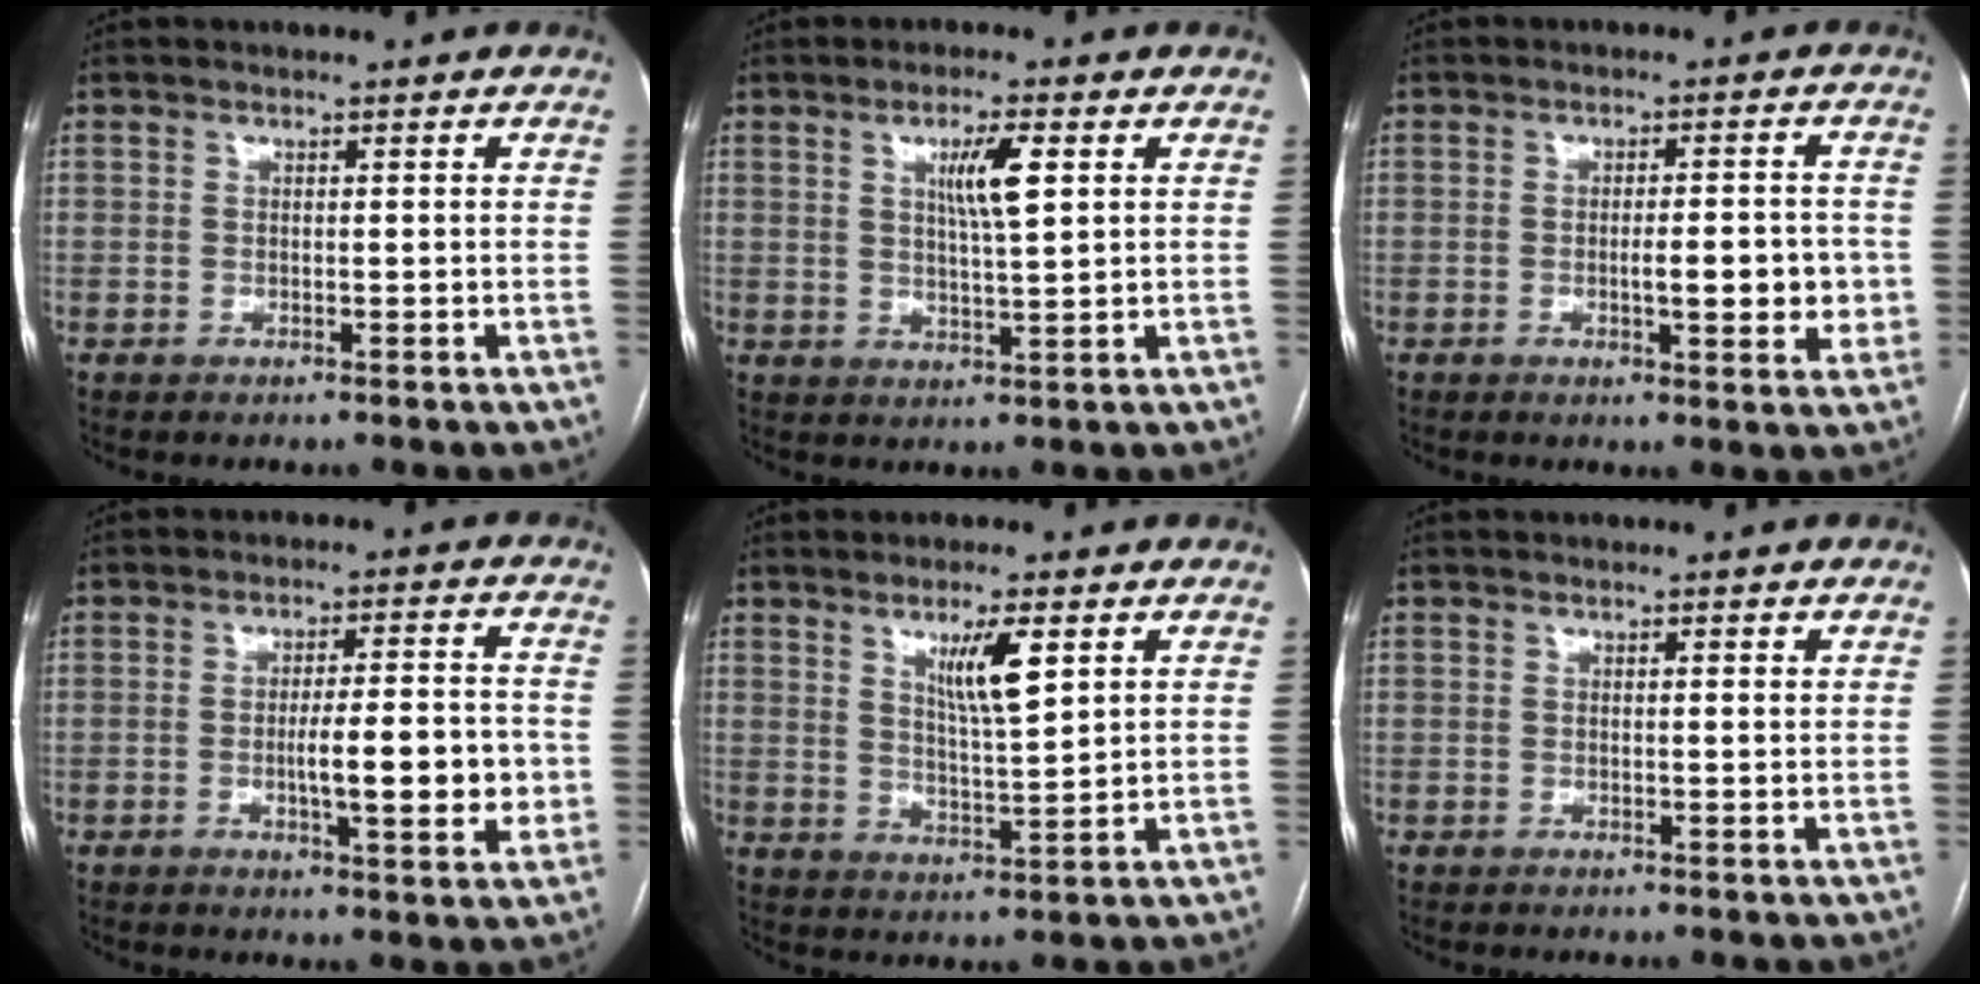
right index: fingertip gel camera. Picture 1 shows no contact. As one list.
[{"total": 5.9, "force": [2.0, 0.5, 5.5], "torque": [-0.096, 0.000, 0.035]}, {"total": 6.8, "force": [-1.1, 1.9, 6.5], "torque": [-0.086, 0.001, -0.012]}, {"total": 9.5, "force": [-1.5, 1.7, 9.2], "torque": [-0.138, 0.002, -0.022]}, {"total": 6.7, "force": [3.1, 0.6, 5.9], "torque": [-0.104, -0.009, 0.056]}, {"total": 0.7, "force": [0.5, 0.1, 0.5], "torque": [-0.006, 0.000, 0.005]}]